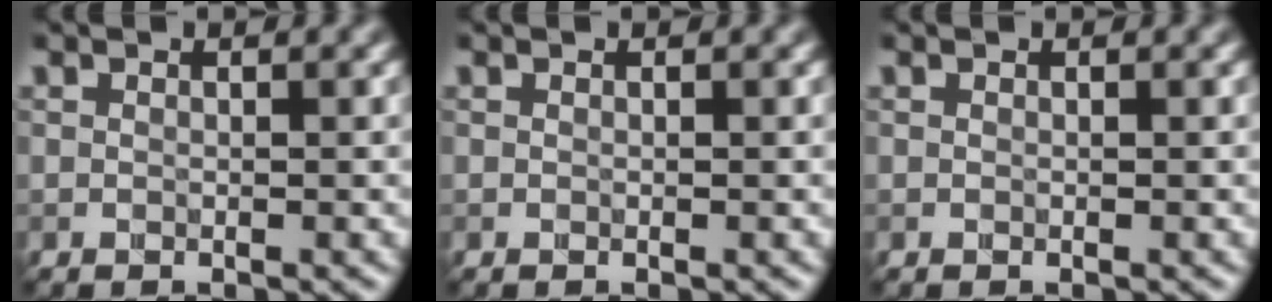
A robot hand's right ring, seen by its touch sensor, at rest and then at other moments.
{"total": 0.0}
{"total": 0.0}